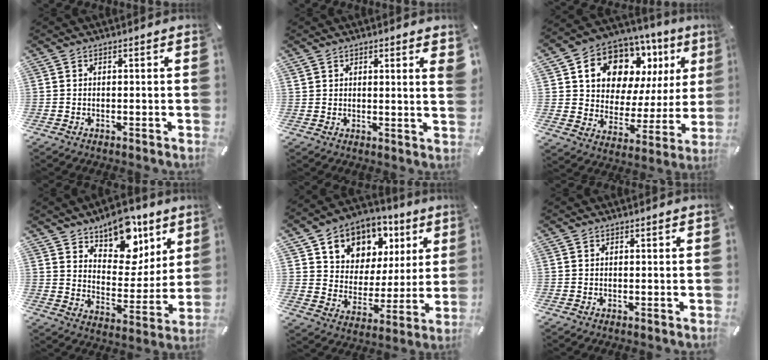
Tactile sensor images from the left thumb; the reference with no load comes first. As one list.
[{"total": 2.4, "force": [1.5, 0.4, 1.8], "torque": [-0.024, -0.006, 0.023]}, {"total": 12.7, "force": [7.8, 8.8, 4.7], "torque": [-0.090, -0.060, 0.144]}, {"total": 14.6, "force": [11.0, 8.3, 4.9], "torque": [-0.060, -0.093, 0.199]}, {"total": 10.1, "force": [5.6, 8.2, 1.4], "torque": [-0.037, -0.050, 0.105]}, {"total": 0.0}]